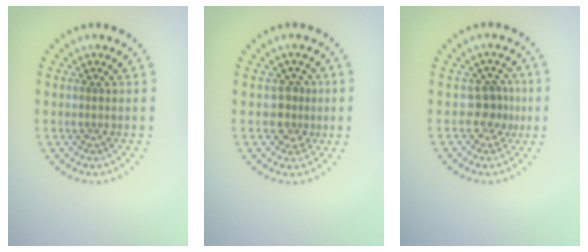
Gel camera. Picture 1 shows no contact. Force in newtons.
{"total": 2.0, "press": 1.7, "slide": 1.1}
{"total": 2.3, "press": 1.6, "slide": 1.6}